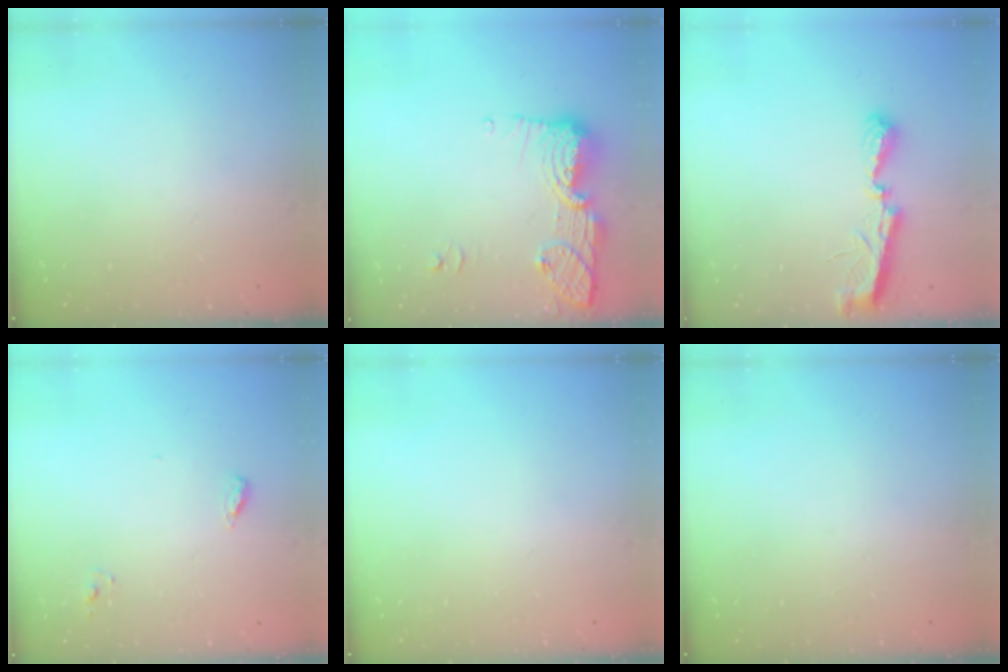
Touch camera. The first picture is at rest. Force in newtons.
{"total": 14.5, "press": 14.3, "slide": 2.9}
{"total": 7.2, "press": 7.2, "slide": 0.1}
{"total": 5.9, "press": 5.9, "slide": 0.3}
{"total": 0.0}
{"total": 0.0}